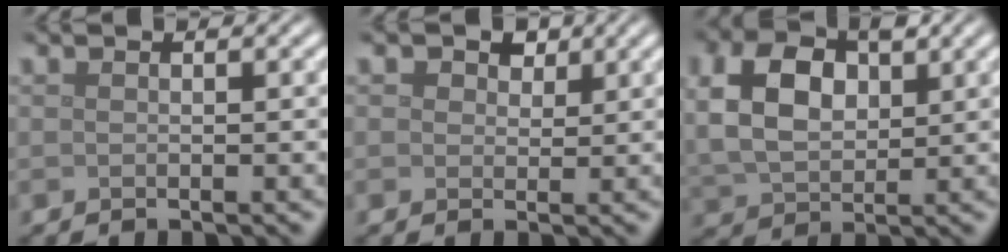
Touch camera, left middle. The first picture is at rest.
{"total": 2.5, "force": [1.4, 1.7, 1.2], "torque": [-0.018, -0.001, 0.011]}
{"total": 6.7, "force": [2.0, 4.5, 4.6], "torque": [-0.107, 0.009, 0.036]}